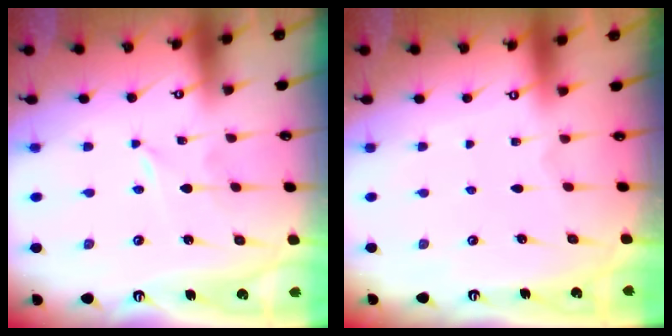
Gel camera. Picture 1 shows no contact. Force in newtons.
{"total": 0.0}